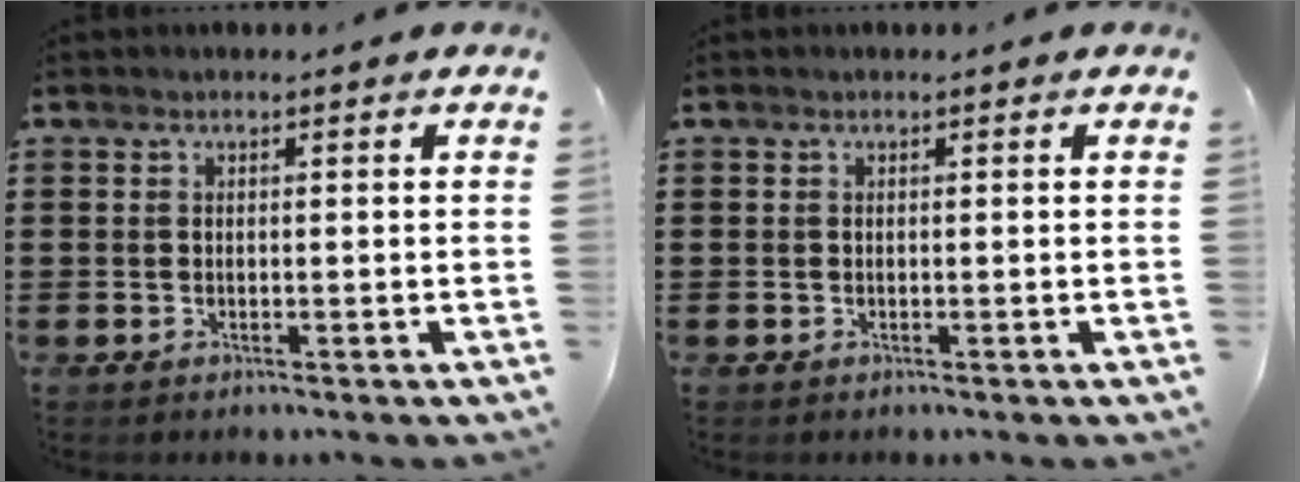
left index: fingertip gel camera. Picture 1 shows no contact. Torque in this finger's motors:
{"motor_torque": [0.00, 0.00, 0.01, 0.00]}